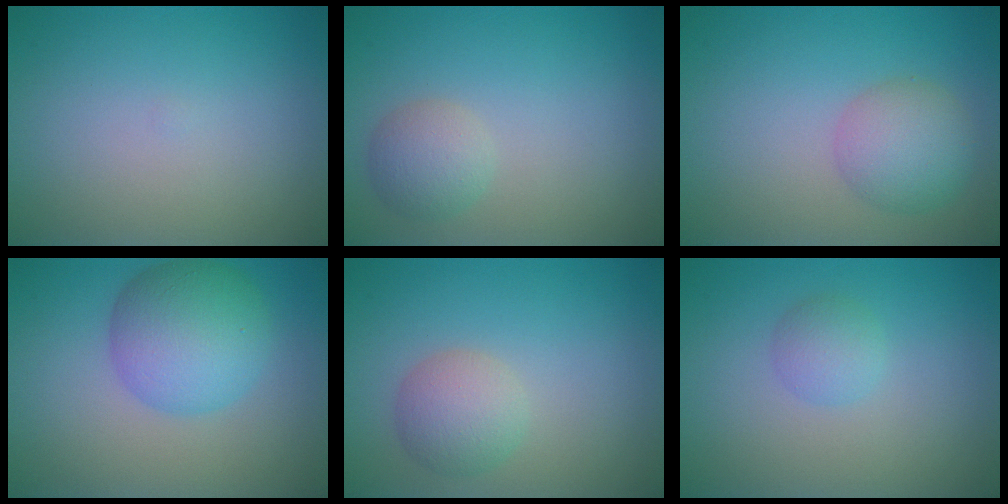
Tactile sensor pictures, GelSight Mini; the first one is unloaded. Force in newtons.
{"total": 2.2, "press": 2.2, "slide": 0.1}
{"total": 3.5, "press": 3.5, "slide": 0.1}
{"total": 6.3, "press": 6.3, "slide": 0.1}
{"total": 3.0, "press": 3.0, "slide": 0.0}
{"total": 1.7, "press": 1.7, "slide": 0.0}